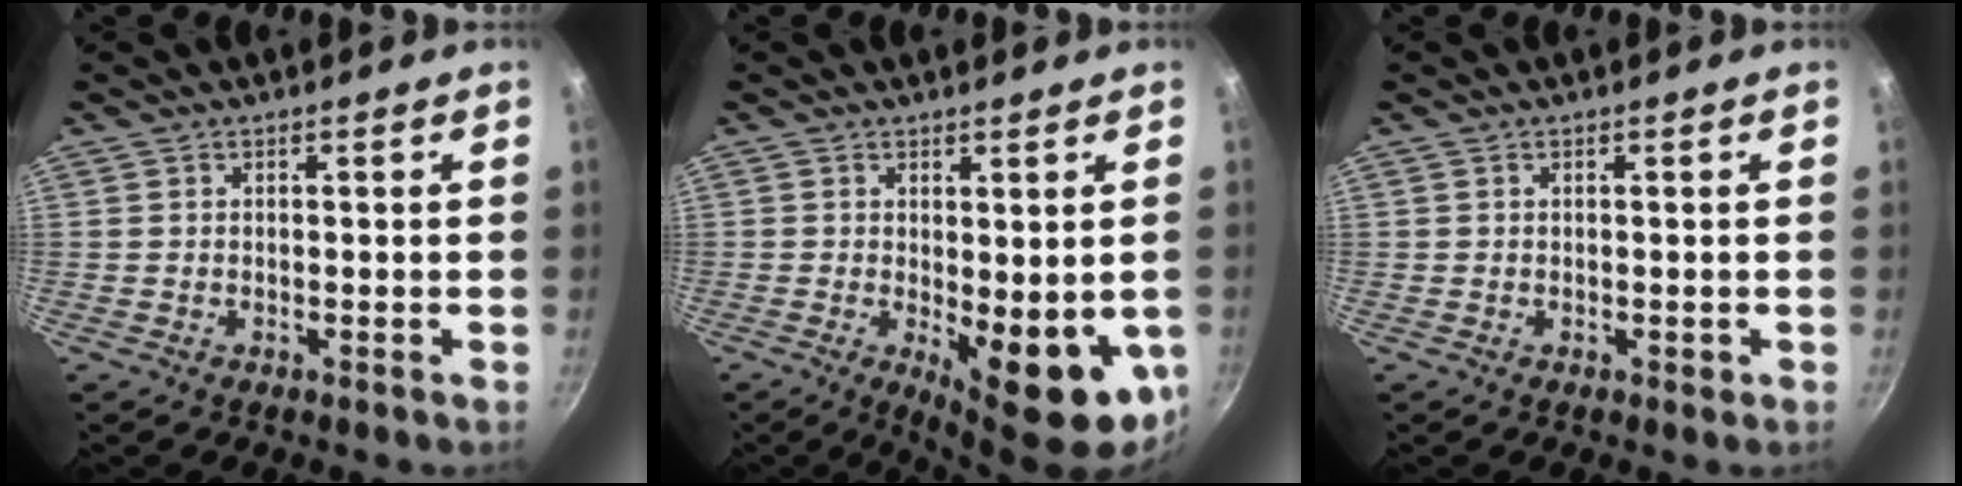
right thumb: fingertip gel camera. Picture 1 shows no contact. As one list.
[{"total": 12.5, "force": [-1.9, 4.6, 11.4], "torque": [-0.127, -0.015, -0.010]}, {"total": 0.6, "force": [0.0, 0.4, 0.5], "torque": [-0.002, 0.002, 0.001]}]